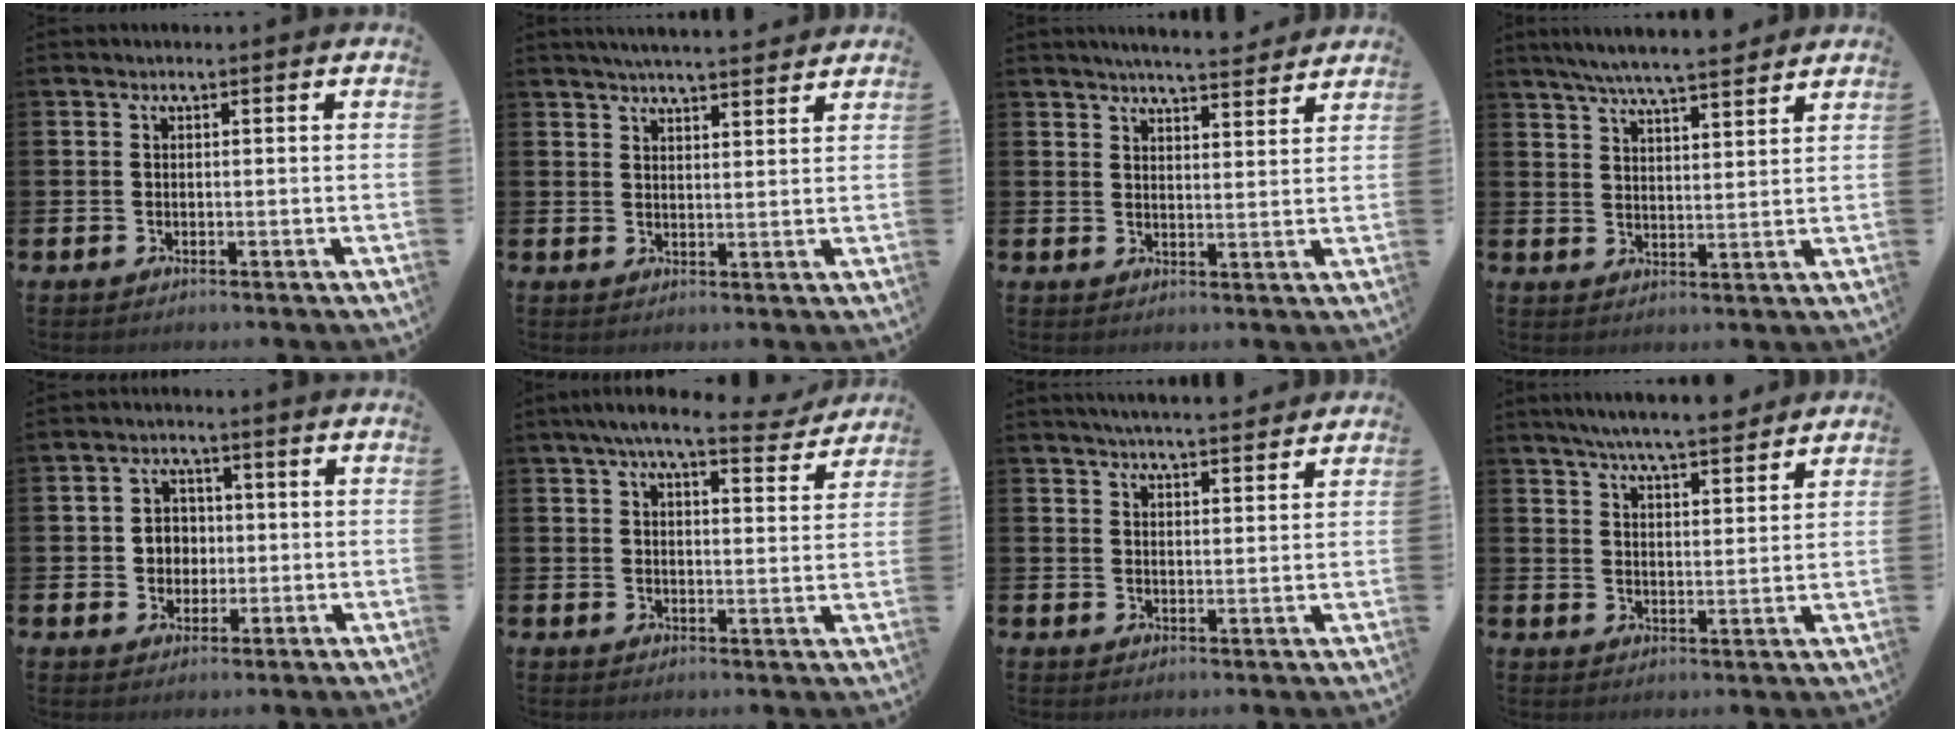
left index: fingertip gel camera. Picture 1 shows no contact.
{"total": 4.4, "force": [4.3, 0.0, 0.7], "torque": [-0.022, -0.016, 0.078]}
{"total": 5.2, "force": [5.1, 0.1, 0.8], "torque": [-0.019, -0.028, 0.090]}
{"total": 6.5, "force": [6.2, 0.2, 2.0], "torque": [-0.055, -0.028, 0.110]}
{"total": 3.6, "force": [0.4, 3.4, 1.1], "torque": [-0.022, 0.006, -0.001]}
{"total": 7.1, "force": [6.1, 1.1, 3.3], "torque": [-0.061, -0.026, 0.105]}
{"total": 4.5, "force": [4.5, 0.0, 0.6], "torque": [-0.020, -0.019, 0.082]}
{"total": 6.4, "force": [6.1, 0.2, 1.8], "torque": [-0.051, -0.029, 0.108]}